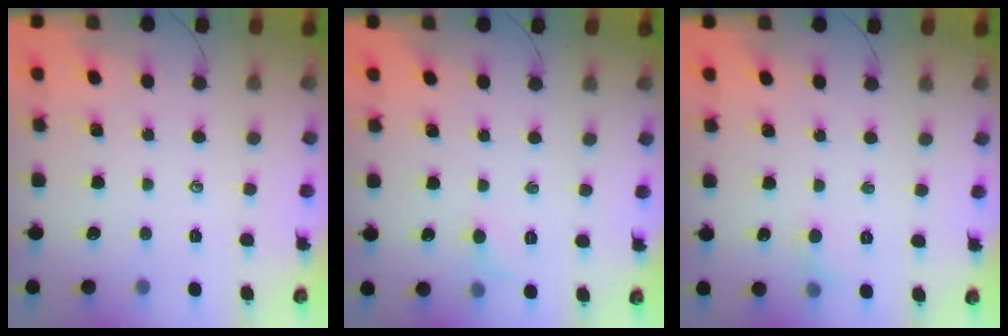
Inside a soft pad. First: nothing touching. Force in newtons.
{"total": 3.9, "press": 3.6, "slide": 1.4}
{"total": 3.6, "press": 3.4, "slide": 1.3}